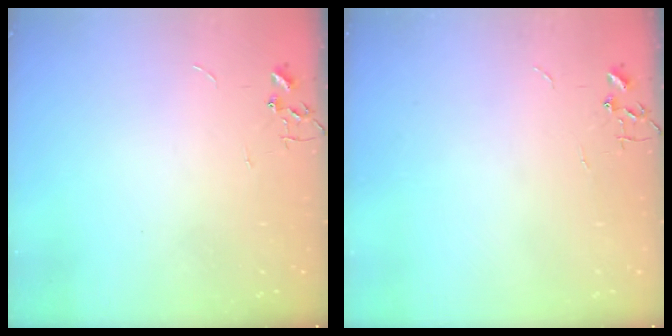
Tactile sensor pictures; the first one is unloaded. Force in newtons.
{"total": 0.0}